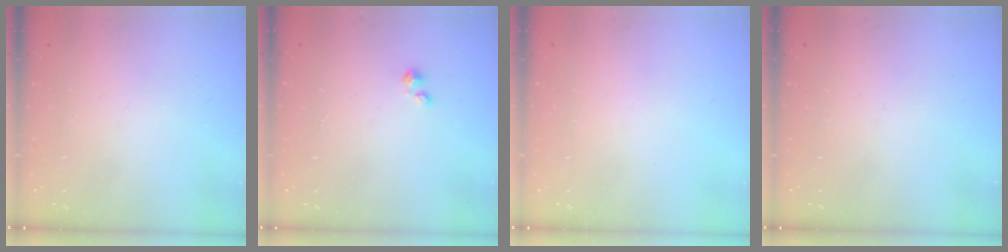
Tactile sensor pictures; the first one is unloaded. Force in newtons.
{"total": 0.0}
{"total": 0.0}
{"total": 0.0}